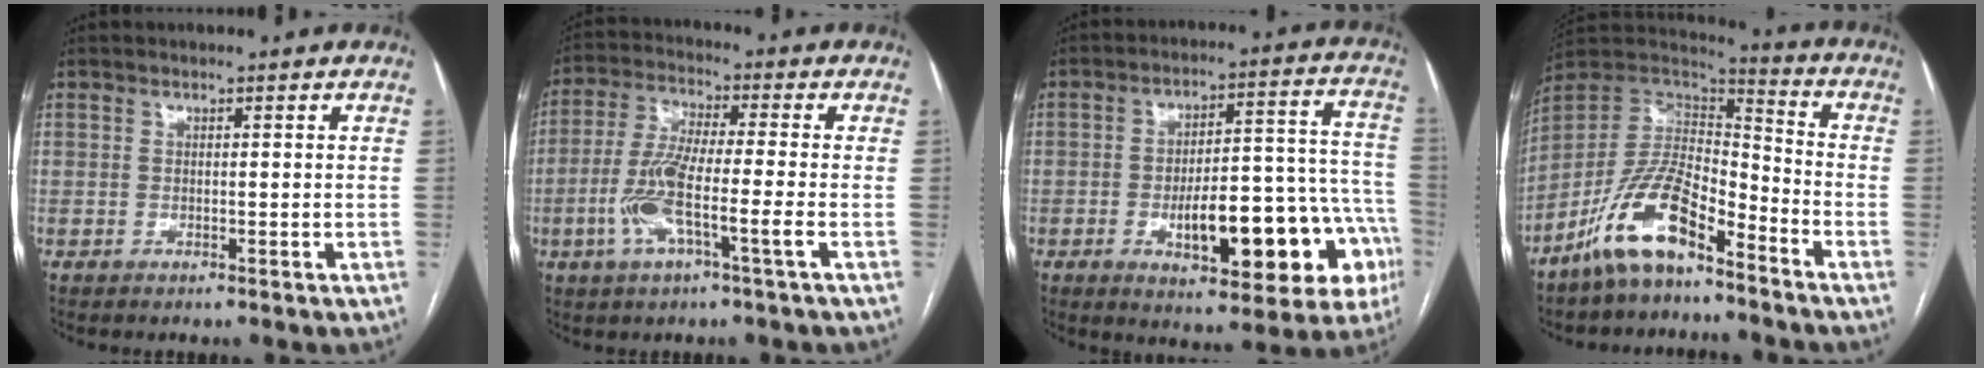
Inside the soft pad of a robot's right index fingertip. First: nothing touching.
{"total": 8.8, "force": [-2.7, 0.7, 8.3], "torque": [-0.176, 0.004, -0.057]}
{"total": 19.4, "force": [-6.7, 6.7, 17.0], "torque": [-0.150, 0.046, -0.073]}
{"total": 13.4, "force": [-9.0, 4.3, 8.9], "torque": [-0.179, 0.018, -0.169]}